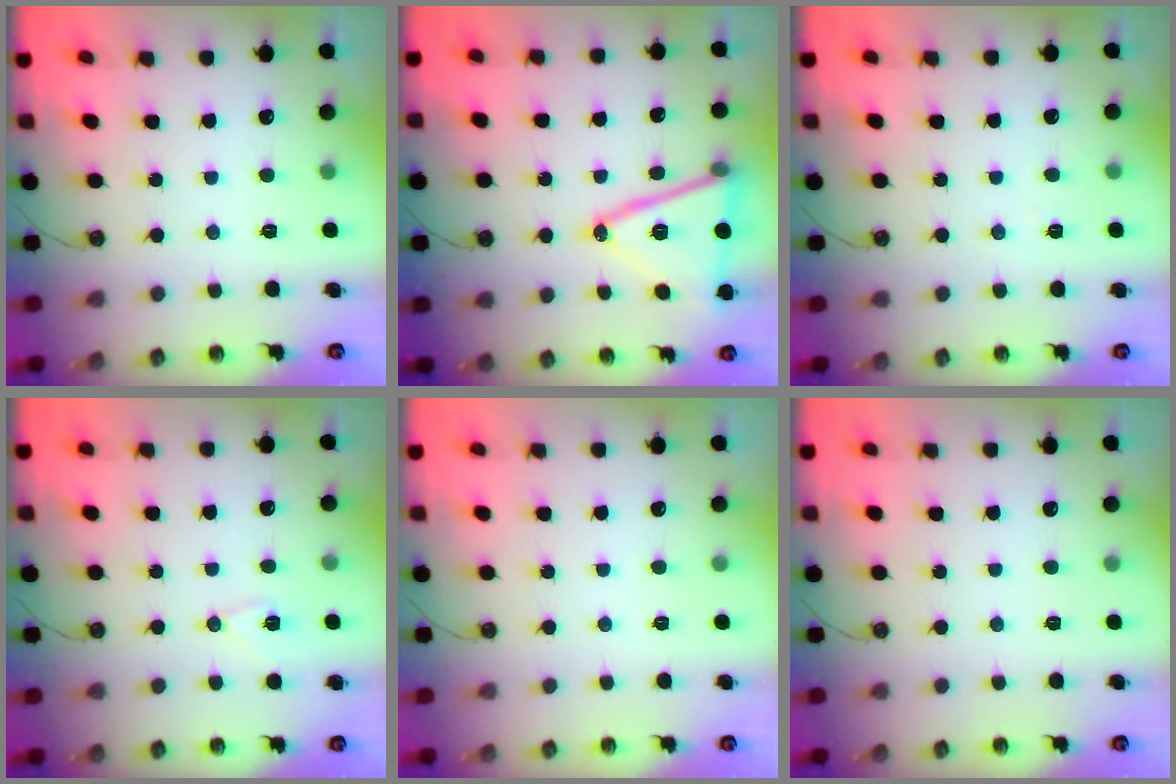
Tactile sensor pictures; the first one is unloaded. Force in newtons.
{"total": 17.9, "press": 17.6, "slide": 3.4}
{"total": 3.5, "press": 3.3, "slide": 1.3}
{"total": 6.8, "press": 6.4, "slide": 2.4}
{"total": 0.0}
{"total": 0.0}